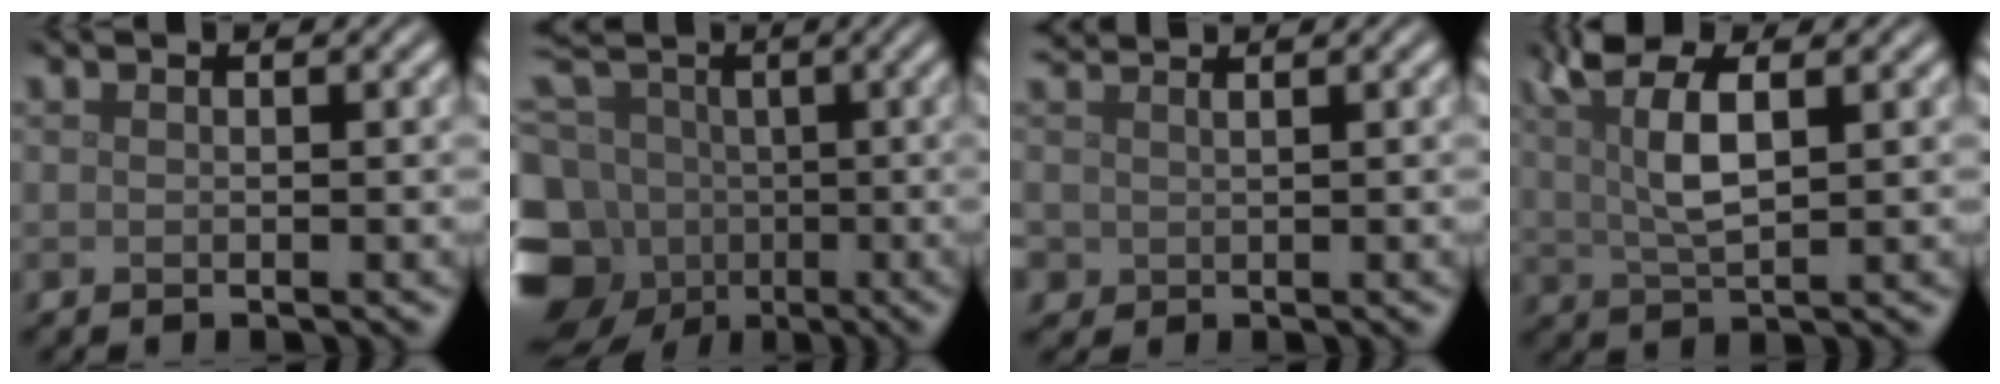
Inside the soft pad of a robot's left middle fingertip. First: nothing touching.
{"total": 13.3, "force": [-1.4, 11.3, 6.9], "torque": [-0.181, 0.008, -0.035]}
{"total": 1.8, "force": [1.5, 0.9, 0.5], "torque": [-0.019, 0.008, 0.029]}
{"total": 5.6, "force": [2.2, 2.2, 4.7], "torque": [-0.100, 0.009, 0.043]}